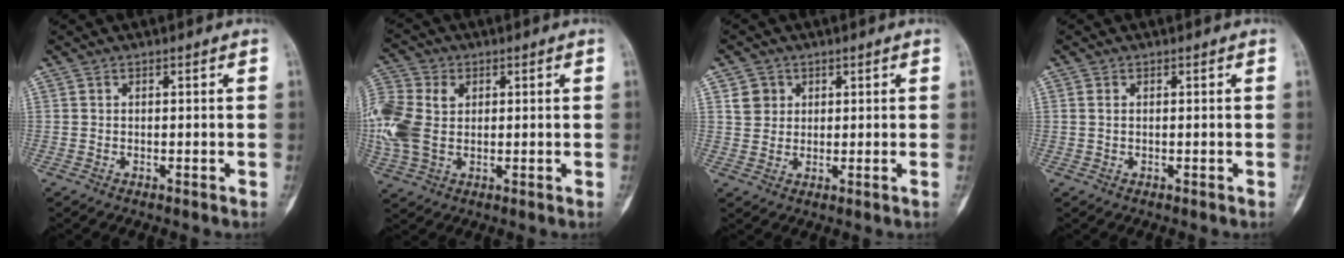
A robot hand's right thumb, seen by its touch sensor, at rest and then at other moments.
{"total": 13.7, "force": [1.4, 10.0, 9.3], "torque": [-0.235, 0.009, 0.028]}
{"total": 3.5, "force": [1.5, 3.1, 0.6], "torque": [0.004, -0.003, 0.025]}
{"total": 0.9, "force": [0.2, 0.6, 0.6], "torque": [-0.011, 0.001, 0.004]}